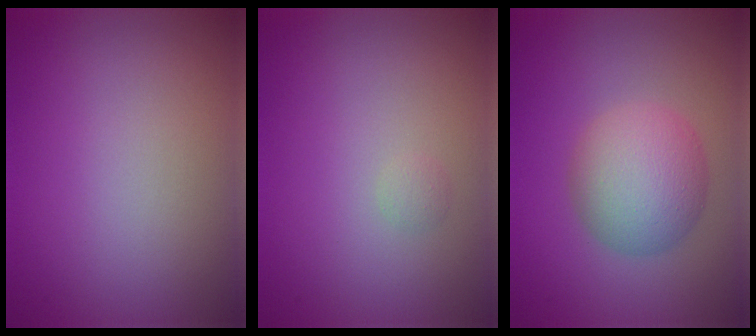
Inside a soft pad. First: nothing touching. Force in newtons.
{"total": 0.6, "press": 0.6, "slide": 0.0}
{"total": 5.5, "press": 5.5, "slide": 0.1}